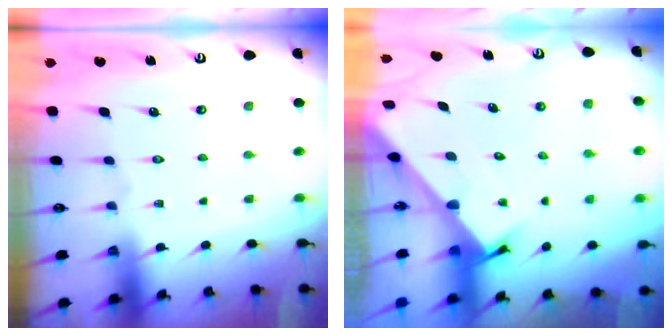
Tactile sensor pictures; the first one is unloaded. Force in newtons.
{"total": 2.5, "press": 2.5, "slide": 0.2}